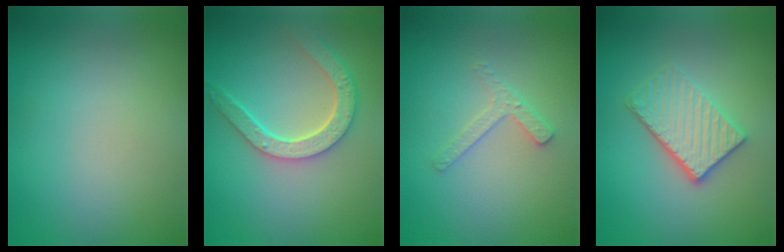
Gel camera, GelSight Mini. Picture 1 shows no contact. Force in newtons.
{"total": 4.6, "press": 3.7, "slide": 2.7}
{"total": 1.9, "press": 1.8, "slide": 0.4}
{"total": 3.8, "press": 3.2, "slide": 2.0}